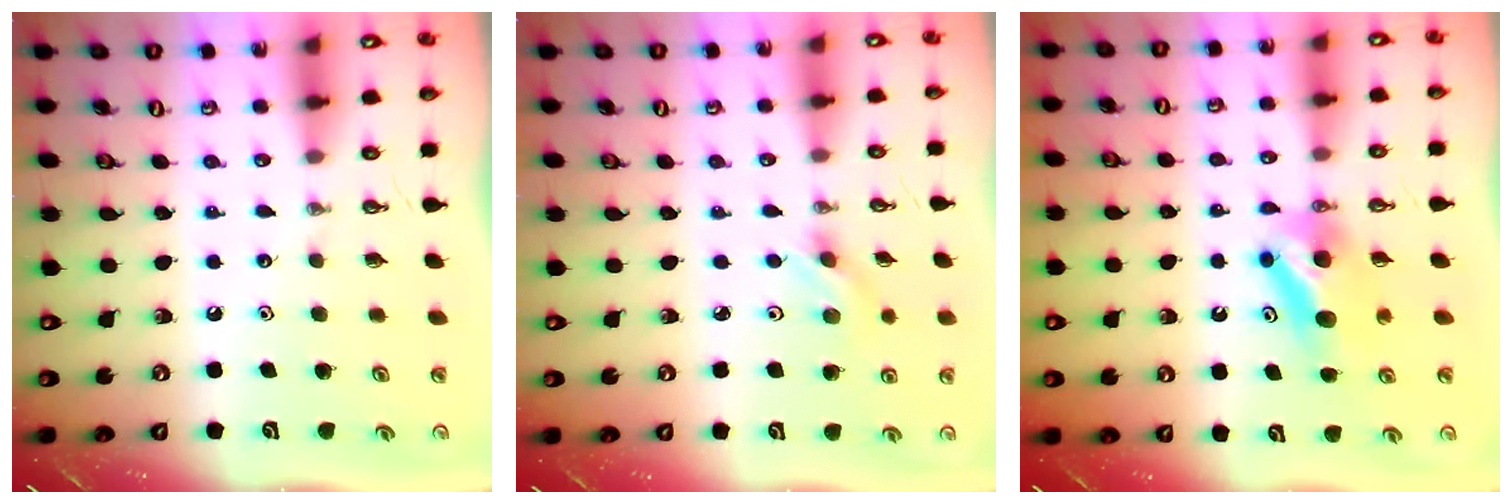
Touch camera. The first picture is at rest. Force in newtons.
{"total": 3.2, "press": 2.9, "slide": 1.4}
{"total": 7.8, "press": 6.6, "slide": 4.1}